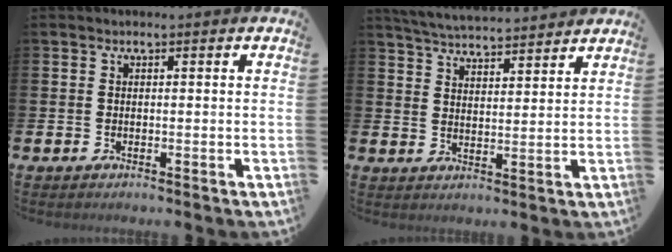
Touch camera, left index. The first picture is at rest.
{"total": 5.0, "force": [5.0, 0.1, 0.3], "torque": [-0.027, -0.031, 0.089]}